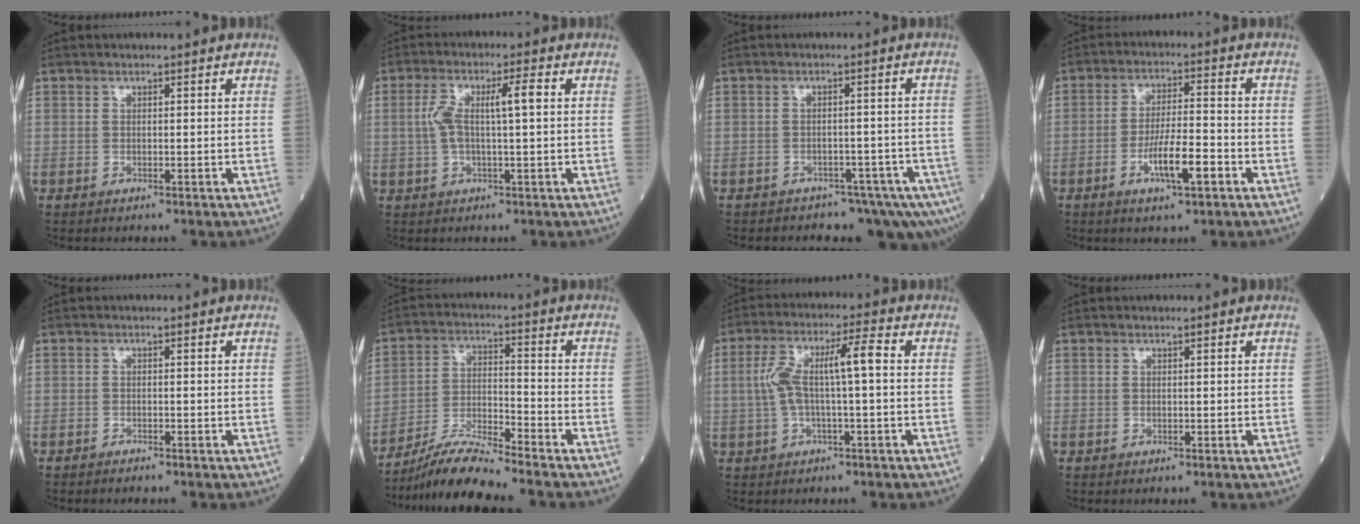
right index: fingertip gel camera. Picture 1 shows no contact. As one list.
[{"total": 6.3, "force": [0.7, 1.0, 6.2], "torque": [-0.132, 0.022, 0.013]}, {"total": 8.7, "force": [-7.0, 4.2, 3.1], "torque": [-0.022, 0.021, -0.086]}, {"total": 7.5, "force": [-3.2, 1.1, 6.6], "torque": [-0.119, -0.001, -0.056]}, {"total": 0.9, "force": [-0.9, 0.0, 0.2], "torque": [-0.008, -0.001, -0.015]}, {"total": 8.9, "force": [-8.2, -1.0, 3.4], "torque": [-0.070, -0.012, -0.155]}, {"total": 8.3, "force": [0.4, 1.3, 8.1], "torque": [-0.168, 0.032, 0.005]}, {"total": 0.0}]